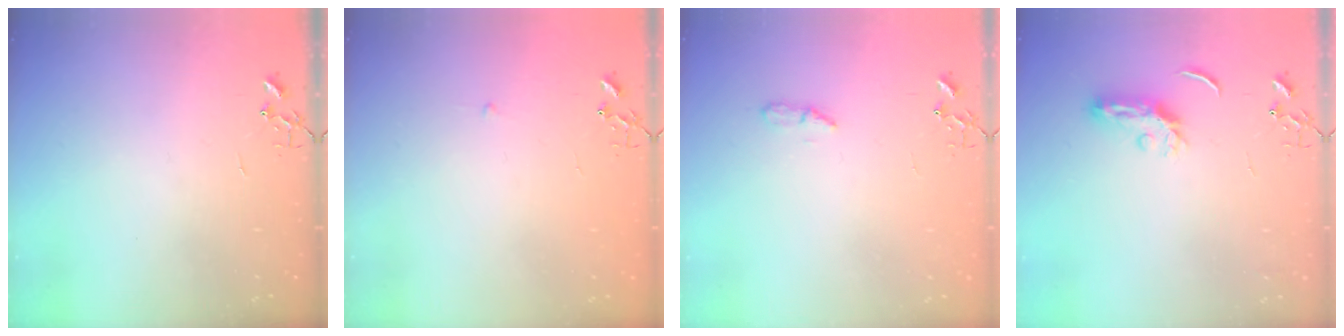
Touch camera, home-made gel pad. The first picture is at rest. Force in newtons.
{"total": 2.3, "press": 2.3, "slide": 0.3}
{"total": 4.5, "press": 4.4, "slide": 0.6}
{"total": 5.6, "press": 5.6, "slide": 0.5}